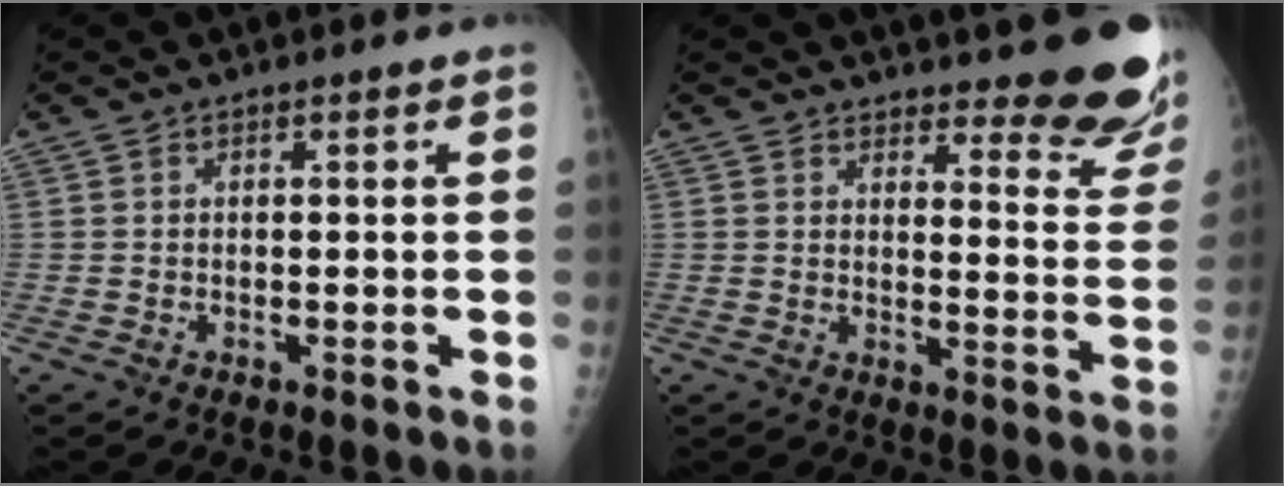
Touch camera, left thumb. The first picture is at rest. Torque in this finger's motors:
{"motor_torque": [0.20, 0.19, 0.15, -0.35, 0.12]}